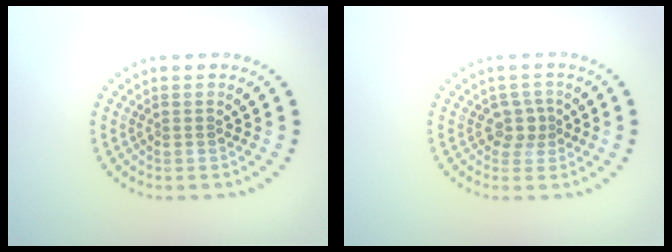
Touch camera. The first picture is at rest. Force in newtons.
{"total": 1.8, "press": 1.5, "slide": 1.1}